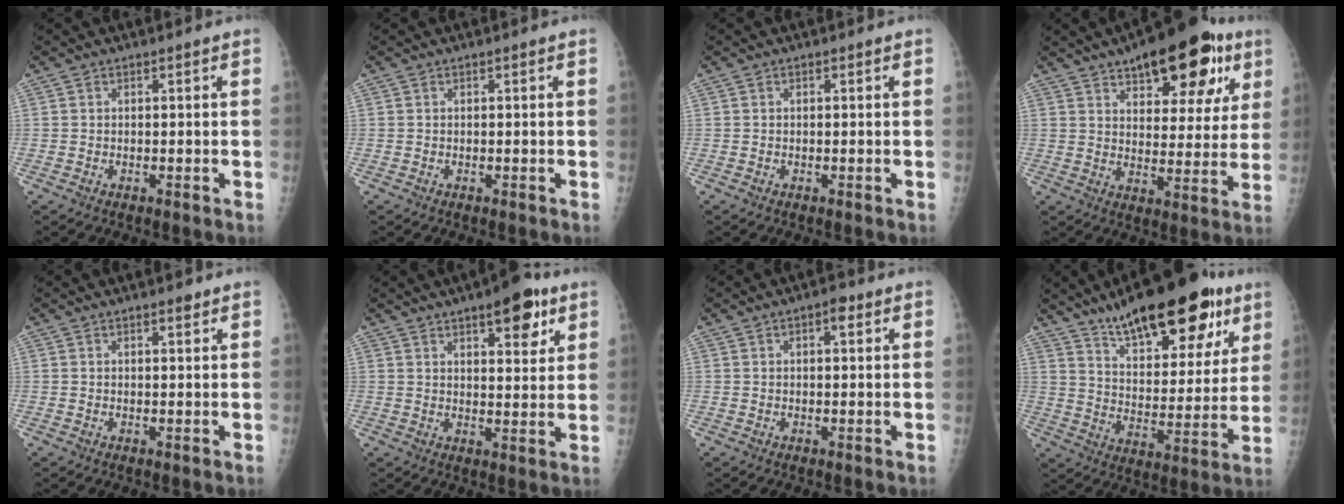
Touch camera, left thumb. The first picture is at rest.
{"total": 0.0}
{"total": 0.0}
{"total": 20.3, "force": [11.0, 9.0, 14.5], "torque": [-0.160, -0.020, 0.155]}
{"total": 1.3, "force": [0.9, 0.5, 0.8], "torque": [-0.008, -0.005, 0.013]}
{"total": 9.9, "force": [5.6, 3.7, 7.2], "torque": [-0.075, -0.024, 0.075]}
{"total": 2.6, "force": [1.1, 1.2, 2.0], "torque": [-0.022, 0.001, 0.013]}
{"total": 24.6, "force": [15.8, 9.2, 16.5], "torque": [-0.206, -0.049, 0.242]}